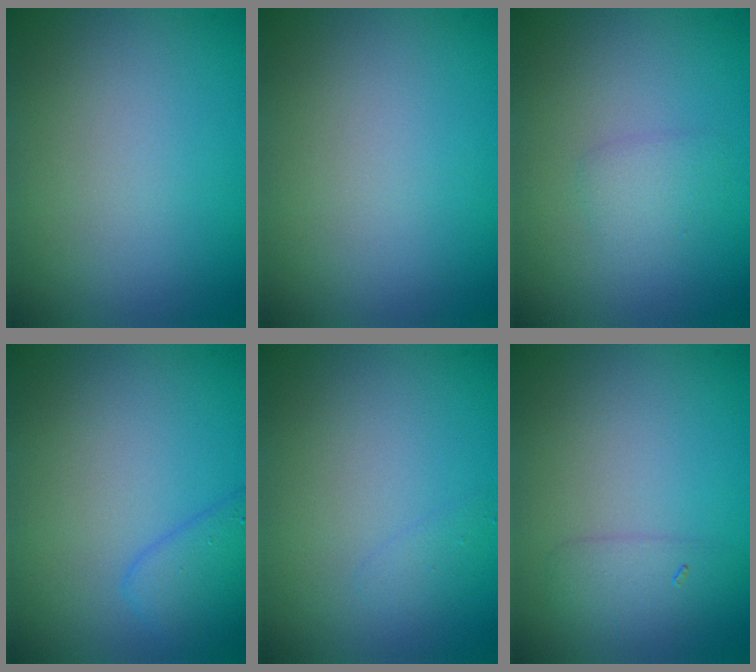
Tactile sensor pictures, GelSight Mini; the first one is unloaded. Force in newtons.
{"total": 0.0}
{"total": 1.3, "press": 1.3, "slide": 0.0}
{"total": 1.8, "press": 1.8, "slide": 0.1}
{"total": 0.8, "press": 0.8, "slide": 0.0}
{"total": 1.8, "press": 1.8, "slide": 0.1}